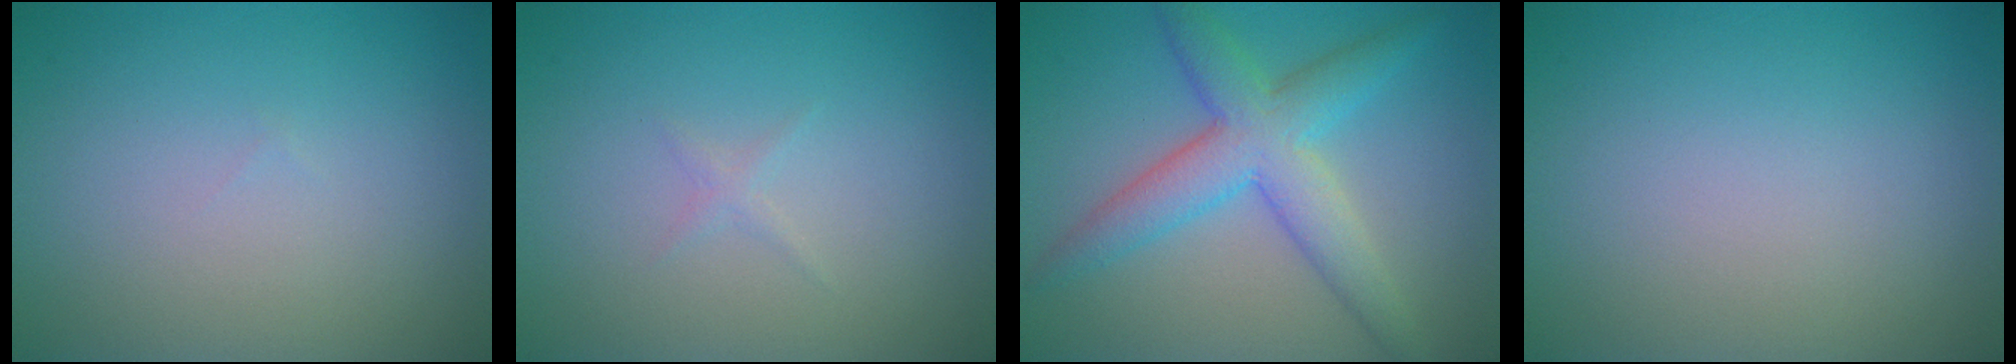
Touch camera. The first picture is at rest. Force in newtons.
{"total": 0.5, "press": 0.5, "slide": 0.0}
{"total": 5.8, "press": 5.8, "slide": 0.1}
{"total": 0.0}